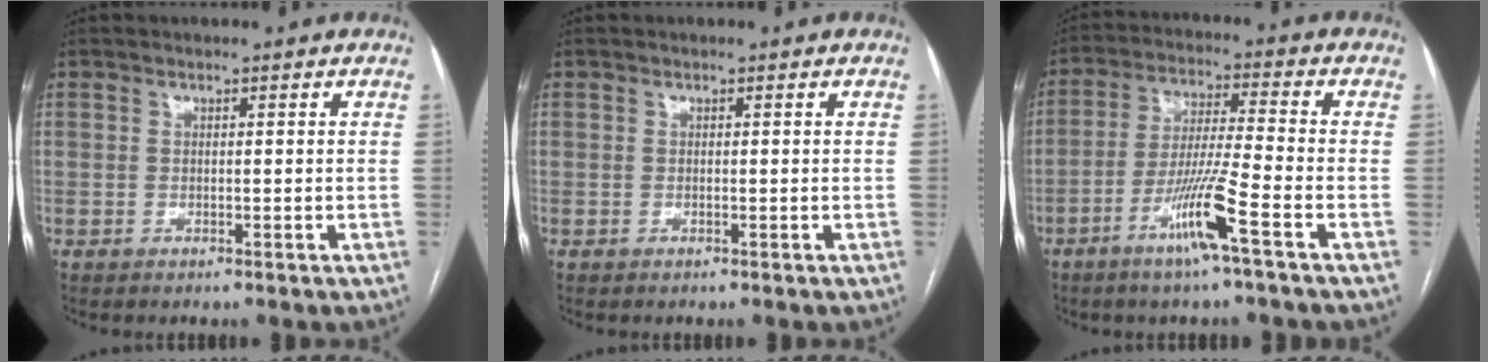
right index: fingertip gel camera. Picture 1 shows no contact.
{"total": 0.0}
{"total": 10.8, "force": [-5.6, -1.1, 9.2], "torque": [-0.179, -0.013, -0.110]}